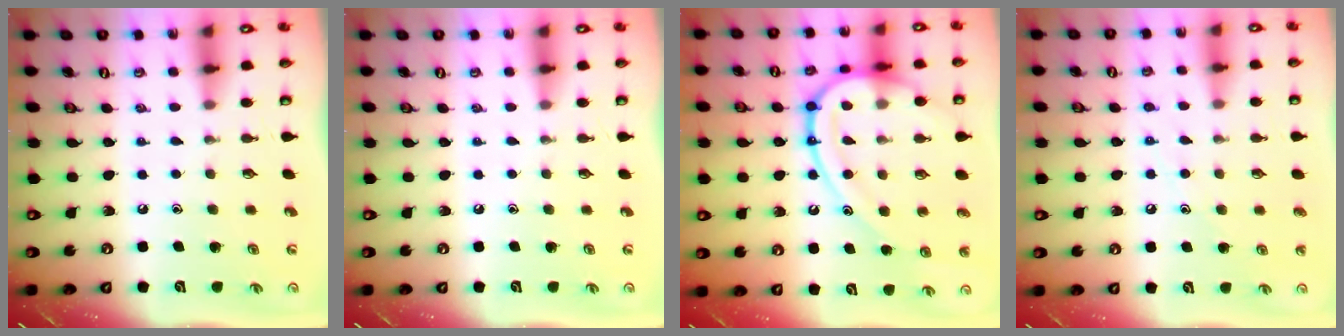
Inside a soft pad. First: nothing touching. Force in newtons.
{"total": 0.0}
{"total": 19.3, "press": 19.2, "slide": 1.8}
{"total": 7.5, "press": 7.5, "slide": 0.8}